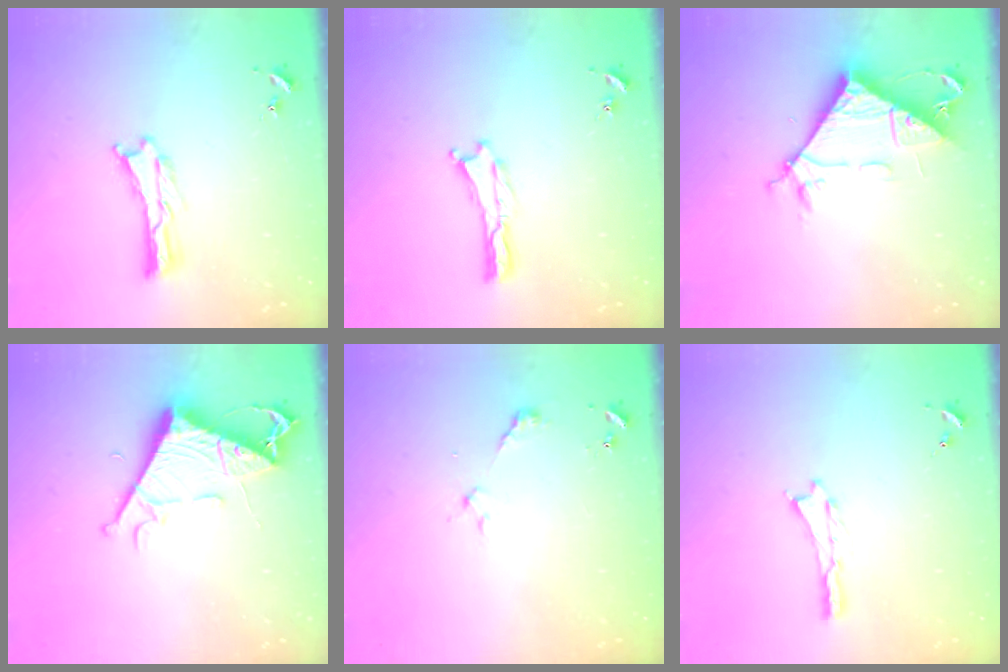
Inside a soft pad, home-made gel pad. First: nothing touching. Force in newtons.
{"total": 0.0}
{"total": 8.1, "press": 8.1, "slide": 0.9}
{"total": 9.6, "press": 9.6, "slide": 0.9}
{"total": 2.3, "press": 2.3, "slide": 0.1}
{"total": 0.0}